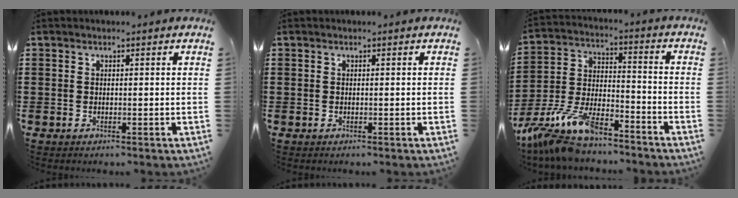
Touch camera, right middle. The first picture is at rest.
{"total": 0.0}
{"total": 11.4, "force": [-9.9, 2.5, 5.1], "torque": [-0.117, 0.016, -0.199]}